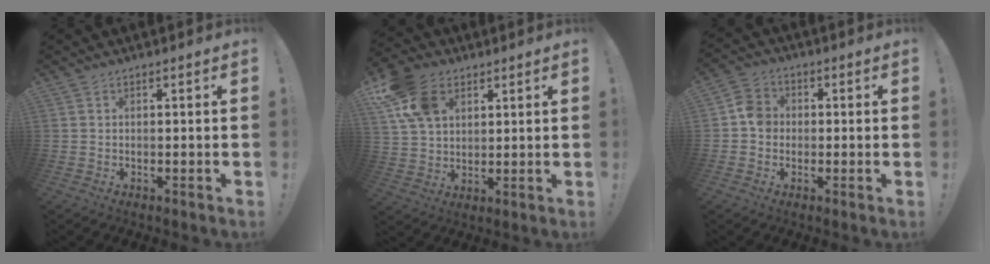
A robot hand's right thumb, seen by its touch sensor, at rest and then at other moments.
{"total": 14.2, "force": [6.9, 9.7, 7.8], "torque": [-0.144, -0.023, 0.135]}
{"total": 6.2, "force": [-0.8, 5.4, 2.9], "torque": [-0.037, 0.022, -0.012]}